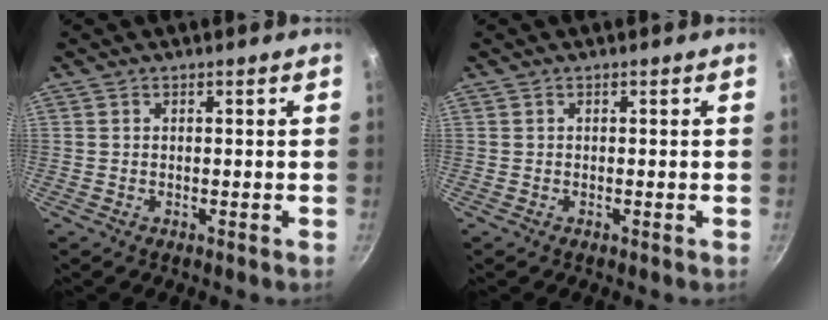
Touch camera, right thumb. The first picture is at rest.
{"total": 0.0}